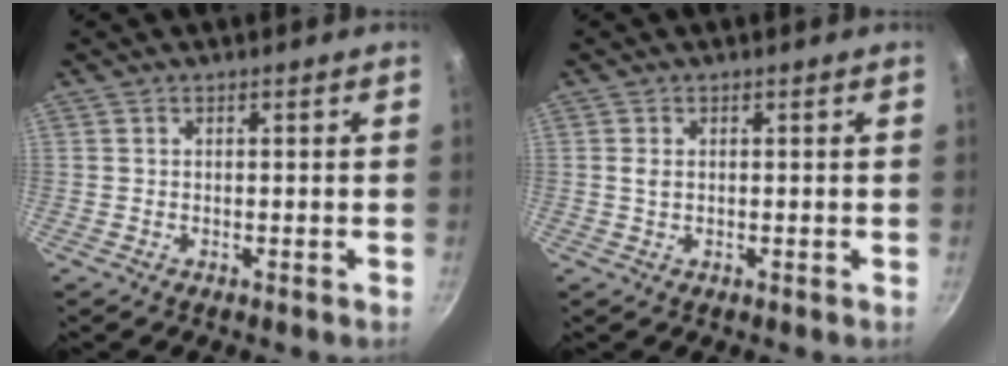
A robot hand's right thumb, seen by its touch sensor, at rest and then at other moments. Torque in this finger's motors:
{"motor_torque": [-0.24, 0.31, 0.15, 0.03, 0.05]}